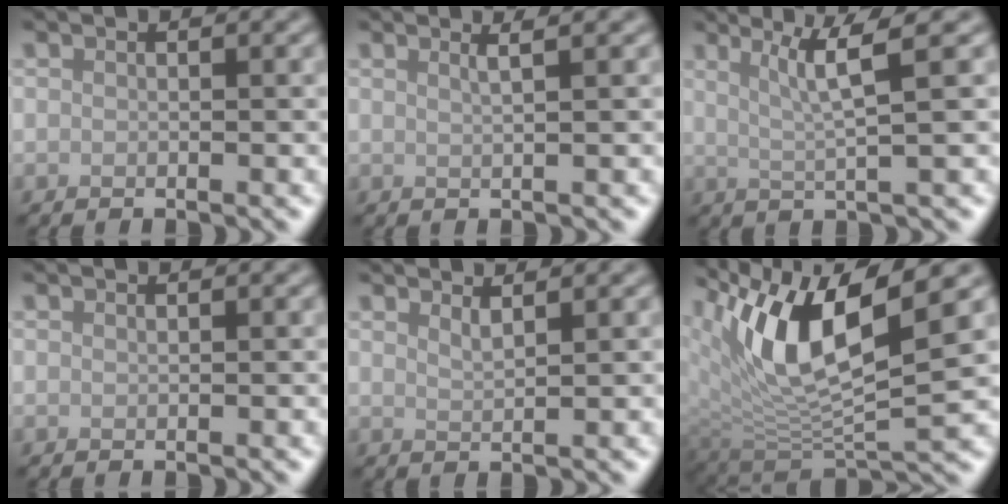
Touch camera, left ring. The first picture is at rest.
{"total": 1.9, "force": [1.1, 0.6, 1.4], "torque": [-0.013, 0.008, 0.002]}
{"total": 3.9, "force": [1.6, 0.2, 3.6], "torque": [-0.065, -0.001, 0.035]}
{"total": 0.0}
{"total": 1.4, "force": [1.1, 0.3, 0.7], "torque": [-0.005, 0.001, 0.017]}
{"total": 10.1, "force": [4.2, 3.6, 8.5], "torque": [-0.159, -0.006, 0.078]}